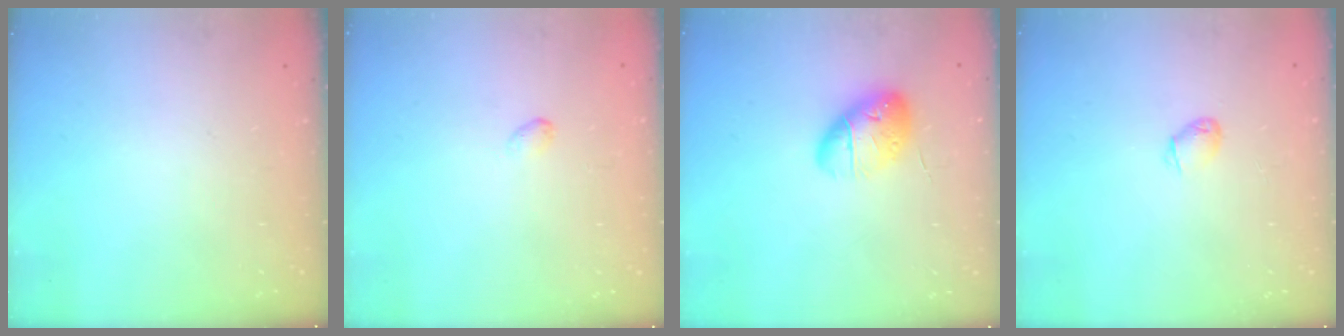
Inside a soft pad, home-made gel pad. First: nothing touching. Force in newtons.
{"total": 2.7, "press": 2.7, "slide": 0.5}
{"total": 12.9, "press": 12.6, "slide": 2.8}
{"total": 2.4, "press": 2.4, "slide": 0.4}